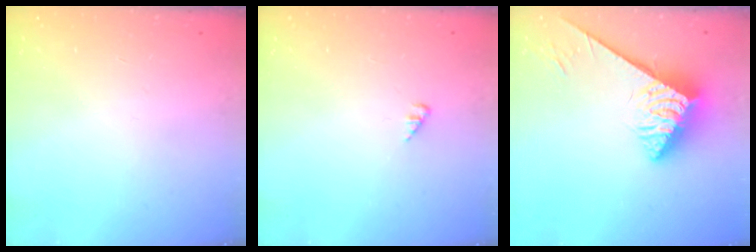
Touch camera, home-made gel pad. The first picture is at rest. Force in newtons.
{"total": 2.1, "press": 2.1, "slide": 0.3}
{"total": 5.6, "press": 5.6, "slide": 0.6}